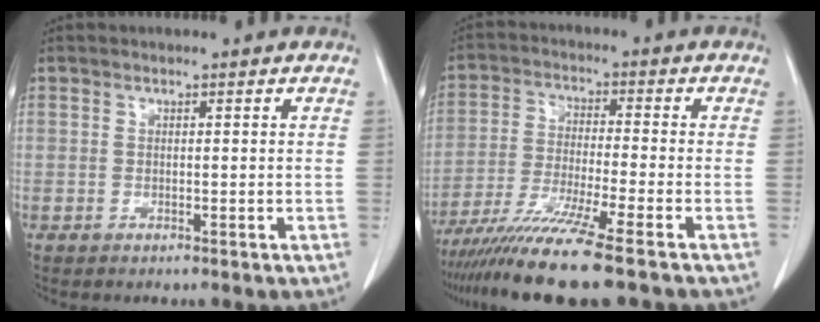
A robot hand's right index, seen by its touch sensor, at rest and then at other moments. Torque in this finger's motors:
{"motor_torque": [1.32, -0.82, 0.86, 0.21]}